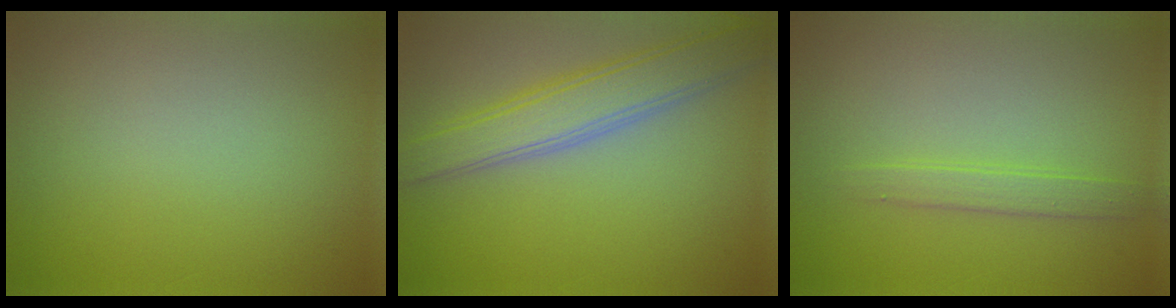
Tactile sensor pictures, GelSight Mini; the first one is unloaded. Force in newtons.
{"total": 4.9, "press": 4.9, "slide": 0.3}
{"total": 1.7, "press": 1.7, "slide": 0.1}